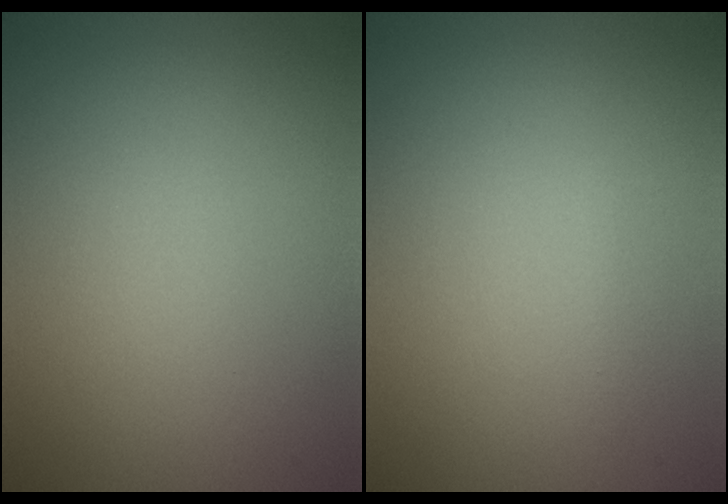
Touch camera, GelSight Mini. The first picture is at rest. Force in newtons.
{"total": 0.6, "press": 0.6, "slide": 0.1}